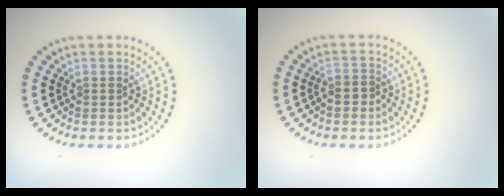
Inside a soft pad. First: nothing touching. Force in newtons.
{"total": 1.2, "press": 1.0, "slide": 0.7}